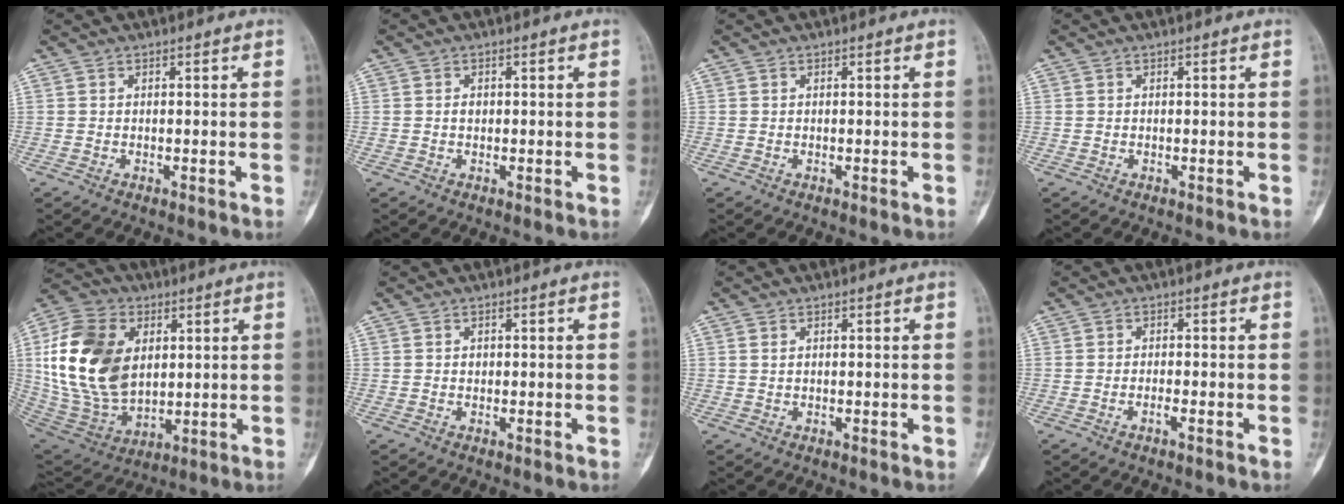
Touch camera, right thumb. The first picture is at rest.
{"total": 0.9, "force": [0.1, 0.7, 0.6], "torque": [-0.008, 0.003, 0.001]}
{"total": 0.0}
{"total": 0.0}
{"total": 21.9, "force": [4.0, 14.9, 15.6], "torque": [-0.300, -0.012, 0.085]}
{"total": 0.5, "force": [0.1, 0.5, 0.2], "torque": [0.001, 0.003, 0.002]}
{"total": 0.6, "force": [0.3, 0.4, 0.4], "torque": [-0.010, 0.006, 0.007]}
{"total": 1.4, "force": [-0.8, 0.3, 1.1], "torque": [-0.025, 0.006, -0.014]}